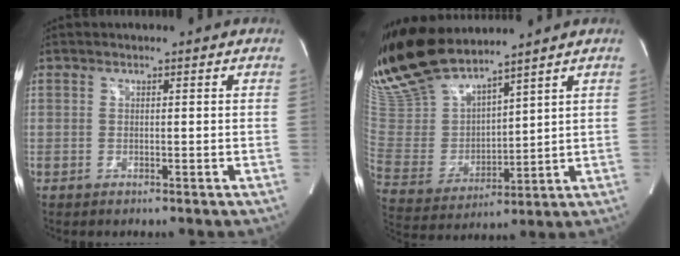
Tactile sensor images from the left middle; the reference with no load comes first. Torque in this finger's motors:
{"motor_torque": [0.37, -0.35, 1.05, 0.21]}